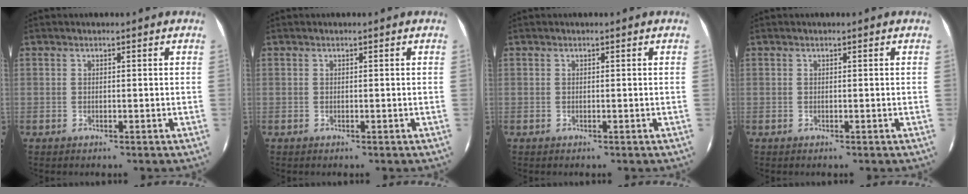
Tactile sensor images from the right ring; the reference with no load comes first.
{"total": 0.0}
{"total": 0.0}
{"total": 0.0}